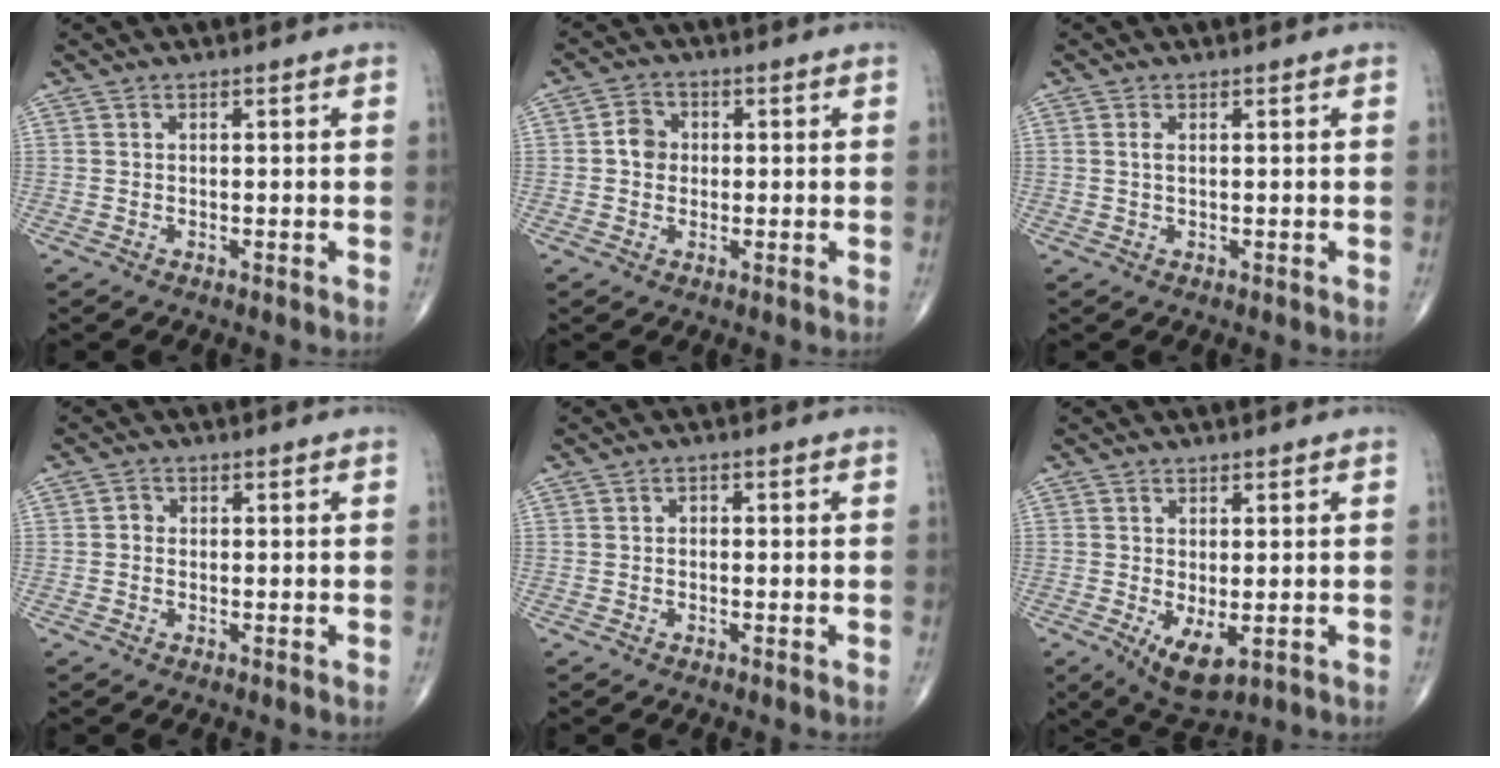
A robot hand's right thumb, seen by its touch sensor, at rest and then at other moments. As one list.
[{"total": 4.0, "force": [0.1, 3.4, 2.0], "torque": [-0.021, 0.009, -0.006]}, {"total": 1.2, "force": [0.2, 0.5, 1.0], "torque": [-0.027, 0.002, 0.007]}, {"total": 1.2, "force": [-0.2, 1.1, 0.6], "torque": [-0.002, 0.003, -0.008]}, {"total": 1.0, "force": [-0.2, 0.7, 0.6], "torque": [-0.003, 0.004, -0.008]}, {"total": 6.3, "force": [-1.5, 2.9, 5.4], "torque": [-0.090, -0.018, -0.013]}]